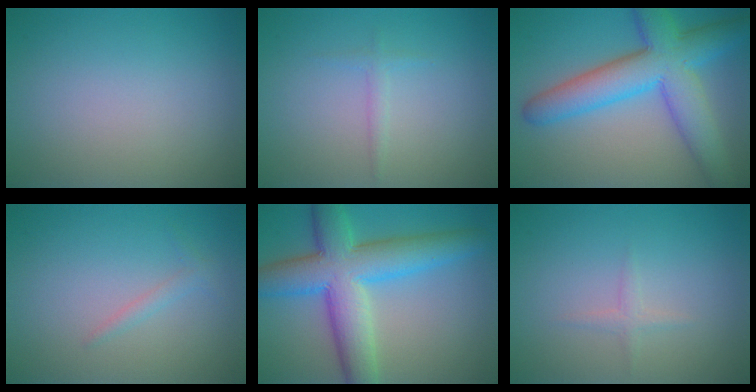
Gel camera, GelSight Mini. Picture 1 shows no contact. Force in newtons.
{"total": 0.9, "press": 0.9, "slide": 0.0}
{"total": 9.0, "press": 9.0, "slide": 0.2}
{"total": 1.0, "press": 1.0, "slide": 0.1}
{"total": 9.4, "press": 9.4, "slide": 0.1}
{"total": 0.9, "press": 0.9, "slide": 0.0}